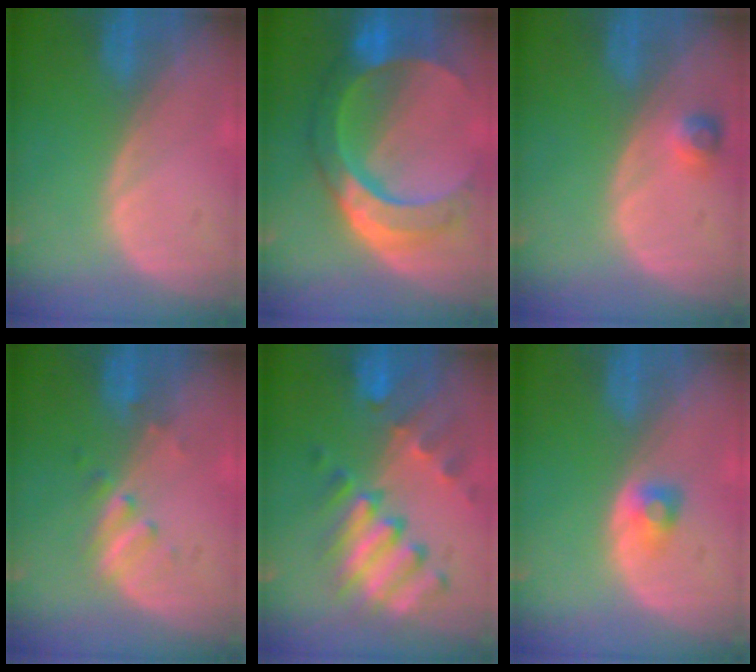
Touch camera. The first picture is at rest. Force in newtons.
{"total": 11.0, "press": 11.0, "slide": 1.0}
{"total": 2.2, "press": 2.2, "slide": 0.4}
{"total": 2.7, "press": 2.7, "slide": 0.5}
{"total": 10.1, "press": 8.8, "slide": 4.9}
{"total": 2.2, "press": 2.1, "slide": 0.3}